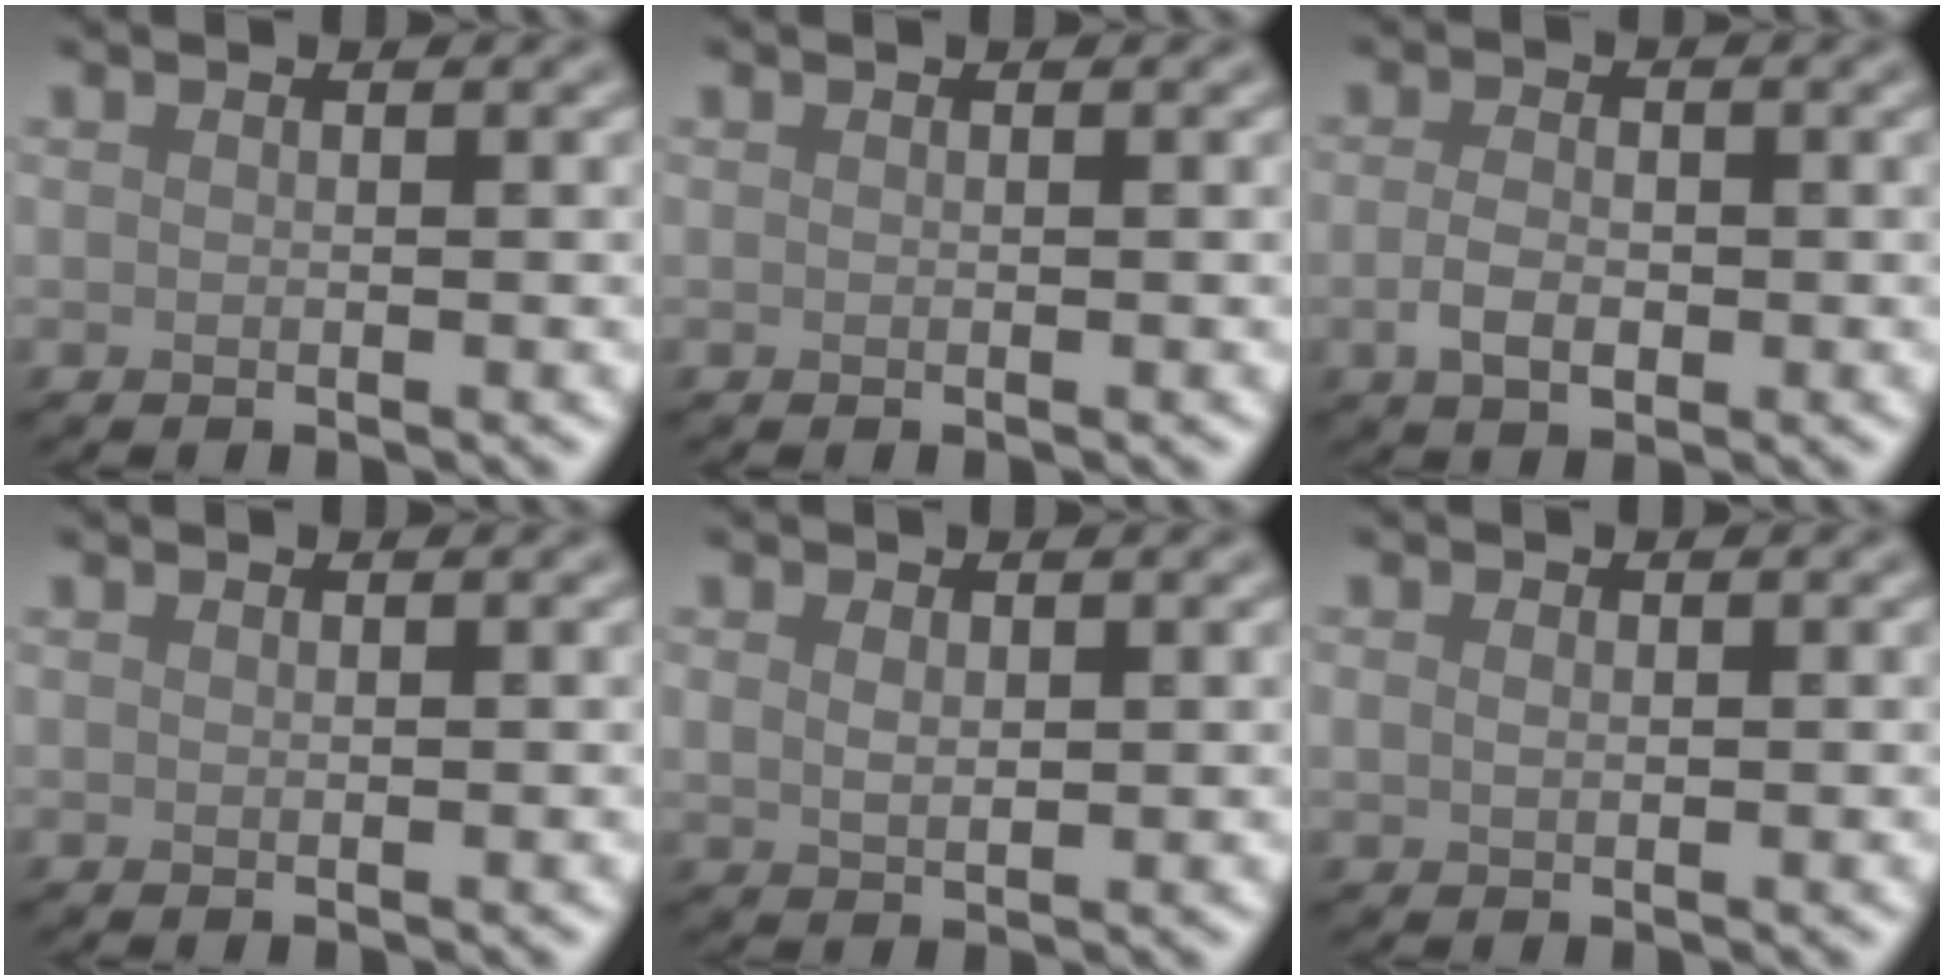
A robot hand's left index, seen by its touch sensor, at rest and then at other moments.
{"total": 0.0}
{"total": 2.6, "force": [-0.5, 1.6, 2.0], "torque": [-0.041, -0.001, -0.011]}
{"total": 0.0}
{"total": 1.7, "force": [0.6, 1.1, 1.2], "torque": [-0.026, -0.002, 0.014]}
{"total": 1.0, "force": [0.2, 0.7, 0.7], "torque": [-0.017, 0.001, 0.005]}